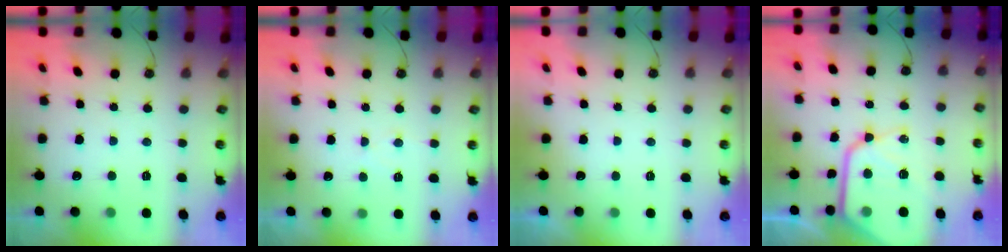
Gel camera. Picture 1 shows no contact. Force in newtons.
{"total": 4.3, "press": 4.3, "slide": 0.5}
{"total": 0.0}
{"total": 16.1, "press": 16.1, "slide": 1.6}